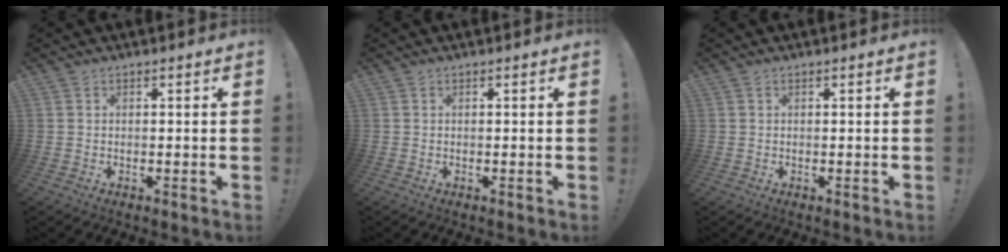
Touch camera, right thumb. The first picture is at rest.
{"total": 0.0}
{"total": 0.0}